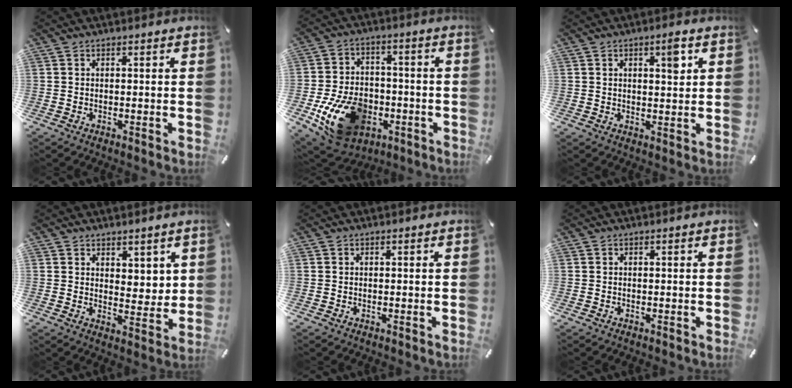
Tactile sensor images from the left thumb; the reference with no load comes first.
{"total": 17.3, "force": [-6.5, 12.1, 10.6], "torque": [-0.201, 0.033, -0.101]}
{"total": 5.1, "force": [2.1, 2.0, 4.2], "torque": [-0.054, -0.008, 0.028]}
{"total": 5.0, "force": [3.6, 3.3, 0.6], "torque": [0.011, -0.031, 0.063]}
{"total": 0.0}
{"total": 0.0}